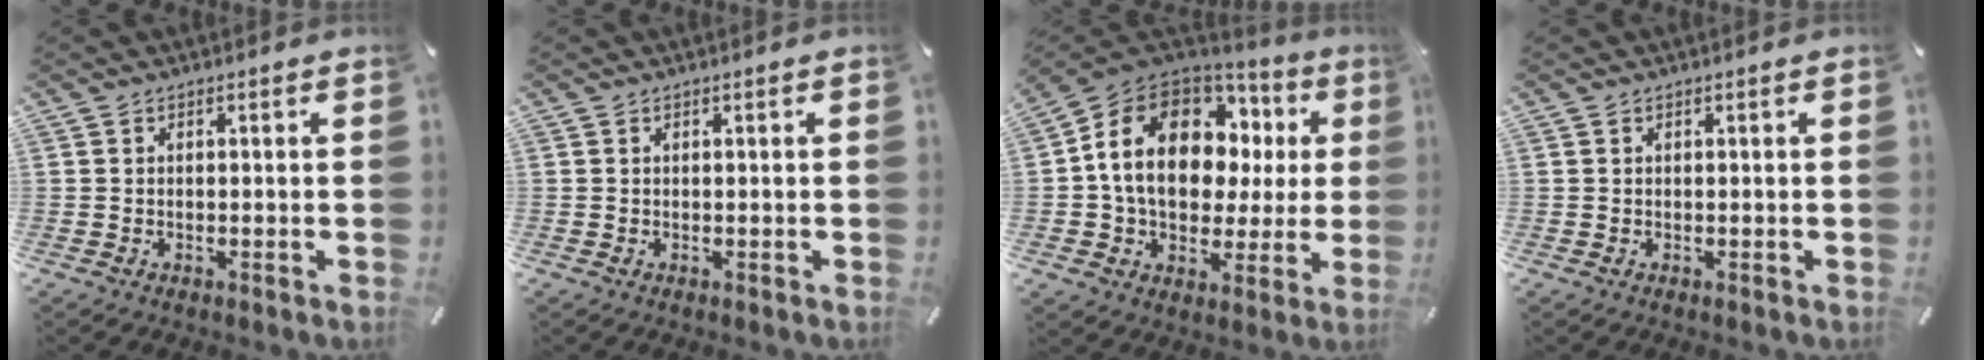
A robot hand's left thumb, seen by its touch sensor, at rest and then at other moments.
{"total": 0.0}
{"total": 17.2, "force": [3.9, 12.7, 10.9], "torque": [-0.210, -0.012, 0.069]}
{"total": 0.0}